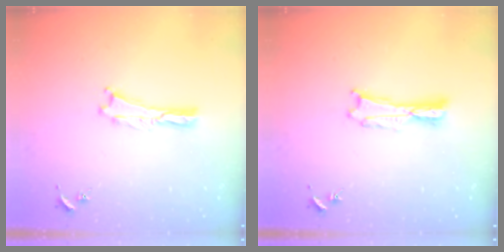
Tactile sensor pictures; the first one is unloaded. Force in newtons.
{"total": 0.9, "press": 0.9, "slide": 0.2}